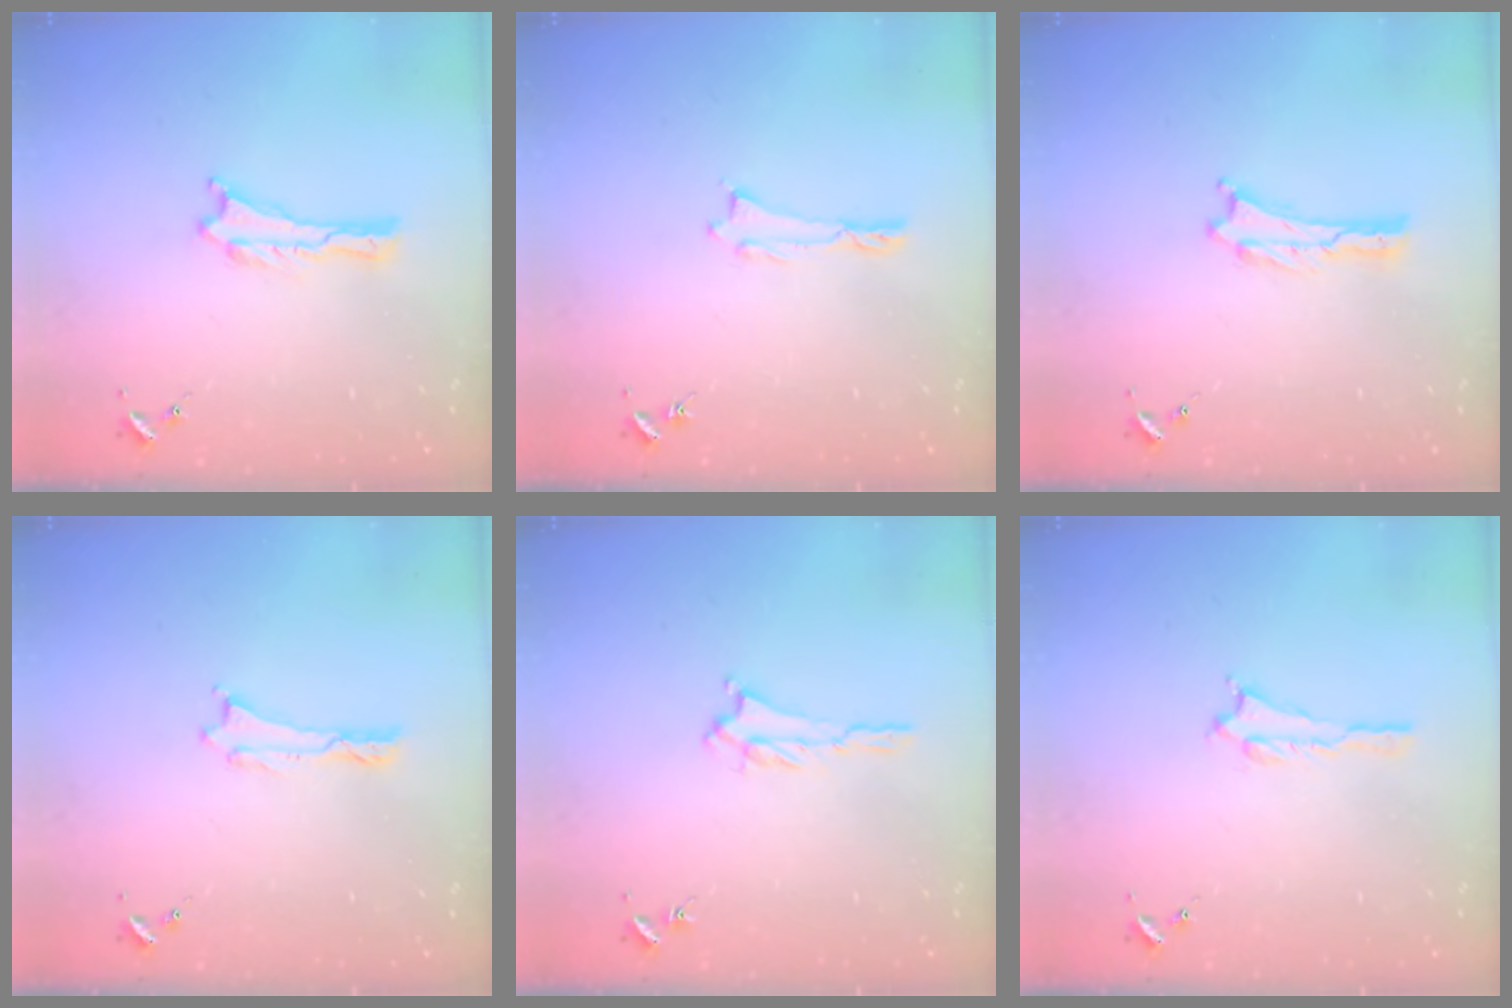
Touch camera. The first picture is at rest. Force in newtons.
{"total": 0.0}
{"total": 0.0}
{"total": 0.0}
{"total": 1.2, "press": 1.1, "slide": 0.5}
{"total": 0.6, "press": 0.6, "slide": 0.2}